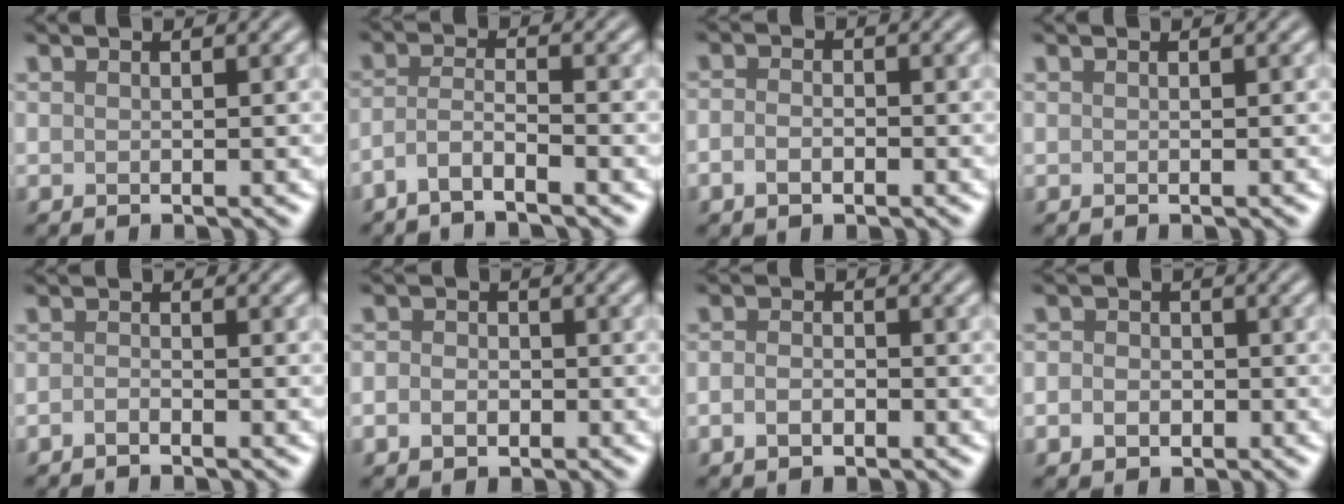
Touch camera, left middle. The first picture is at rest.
{"total": 2.6, "force": [-1.8, 0.4, 1.8], "torque": [-0.038, 0.002, -0.046]}
{"total": 1.8, "force": [-0.8, 1.1, 1.2], "torque": [-0.021, 0.000, -0.019]}
{"total": 0.0}
{"total": 0.9, "force": [-0.7, 0.2, 0.5], "torque": [-0.011, 0.001, -0.015]}
{"total": 2.2, "force": [-0.7, 1.8, 1.1], "torque": [-0.010, -0.004, -0.020]}
{"total": 2.0, "force": [-0.8, 1.2, 1.3], "torque": [-0.026, -0.001, -0.020]}
{"total": 2.5, "force": [-0.6, 2.2, 1.2], "torque": [-0.007, 0.000, -0.019]}